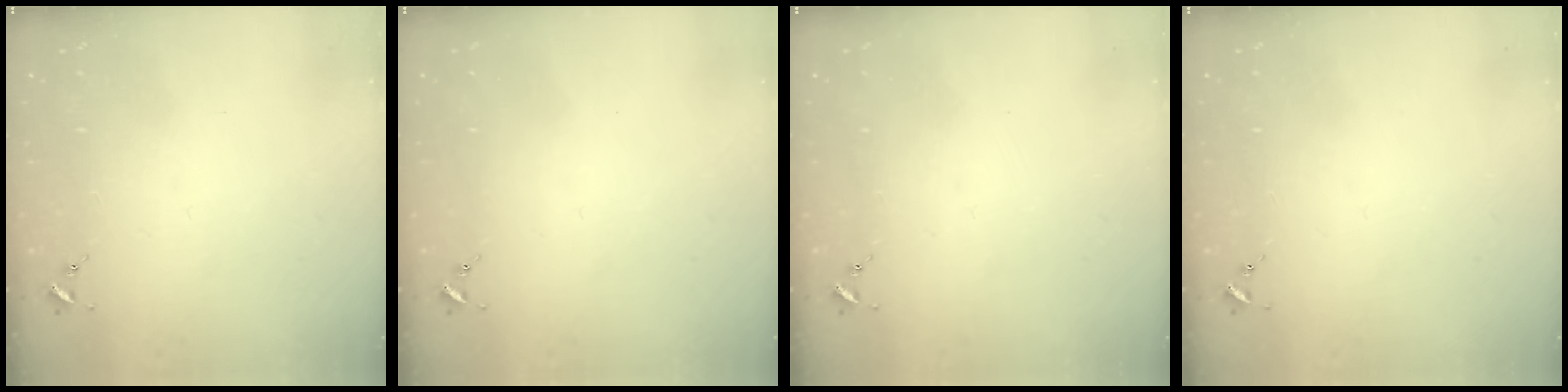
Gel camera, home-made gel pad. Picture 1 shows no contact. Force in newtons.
{"total": 0.0}
{"total": 0.0}
{"total": 0.0}